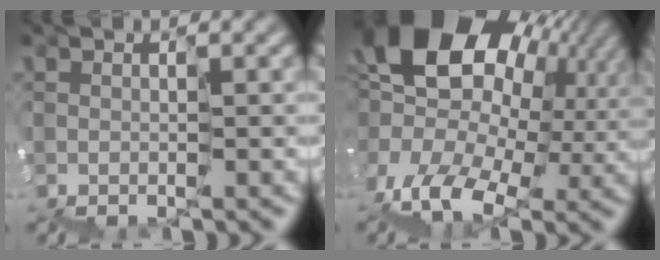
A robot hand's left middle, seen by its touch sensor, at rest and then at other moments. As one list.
[{"total": 14.9, "force": [2.1, 10.3, 10.5], "torque": [-0.196, 0.015, 0.043]}]